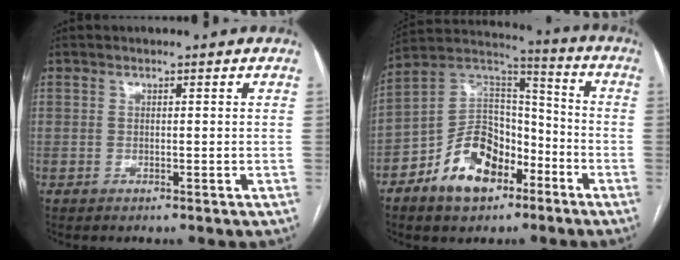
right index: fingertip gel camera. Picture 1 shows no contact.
{"total": 13.9, "force": [-7.1, 8.8, 8.2], "torque": [-0.158, 0.031, -0.121]}